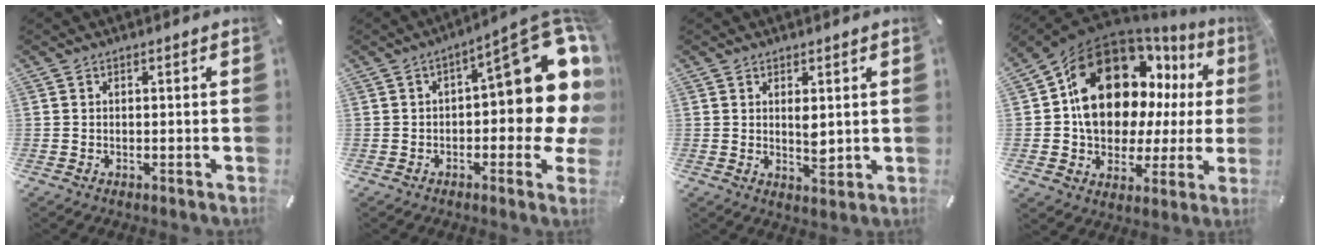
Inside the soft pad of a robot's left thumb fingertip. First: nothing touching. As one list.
[{"total": 20.4, "force": [4.1, 8.6, 18.1], "torque": [-0.208, -0.037, 0.069]}, {"total": 3.8, "force": [1.4, 2.0, 3.0], "torque": [-0.048, -0.006, 0.021]}, {"total": 20.5, "force": [7.7, 14.1, 12.7], "torque": [-0.213, -0.046, 0.140]}]